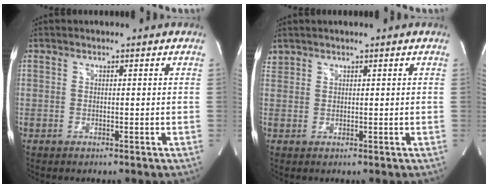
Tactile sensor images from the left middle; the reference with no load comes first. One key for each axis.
{"total": 1.1, "fx": 1.0, "fy": 0.3, "fz": 0.0, "tx": -0.007, "ty": 0.009, "tz": 0.025}